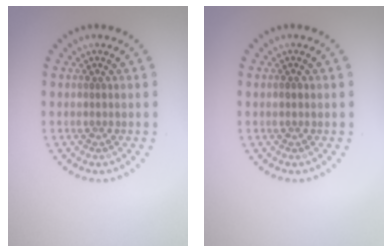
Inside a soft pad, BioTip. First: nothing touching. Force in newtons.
{"total": 0.7, "press": 0.7, "slide": 0.1}